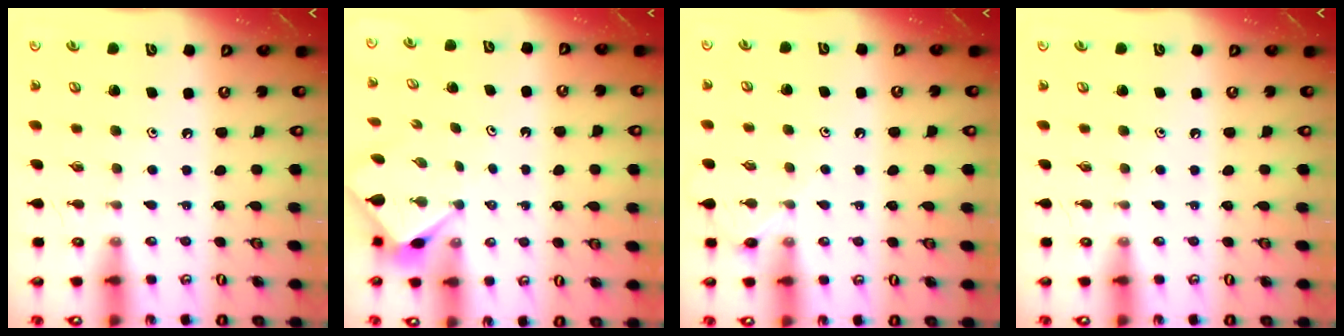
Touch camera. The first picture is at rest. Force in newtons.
{"total": 3.0, "press": 3.0, "slide": 0.3}
{"total": 4.1, "press": 4.1, "slide": 0.6}
{"total": 0.0}